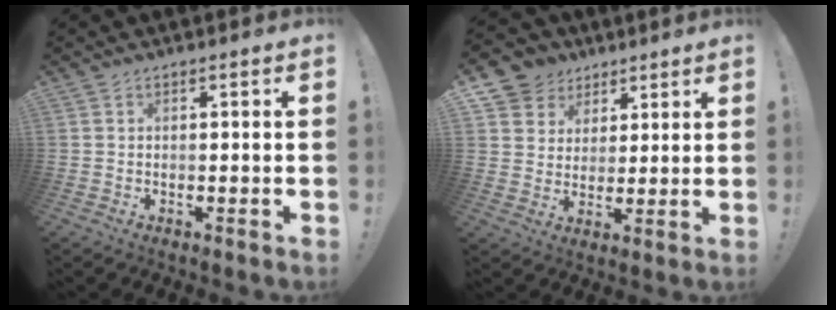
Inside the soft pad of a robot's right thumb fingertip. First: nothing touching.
{"total": 8.4, "force": [4.2, 7.2, 1.0], "torque": [-0.020, -0.025, 0.086]}